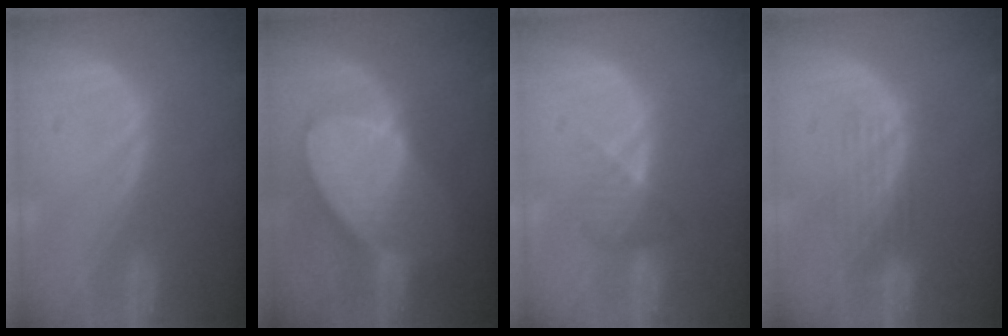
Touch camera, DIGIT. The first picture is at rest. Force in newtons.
{"total": 9.6, "press": 8.4, "slide": 4.6}
{"total": 3.4, "press": 3.2, "slide": 1.1}
{"total": 4.5, "press": 3.9, "slide": 2.4}